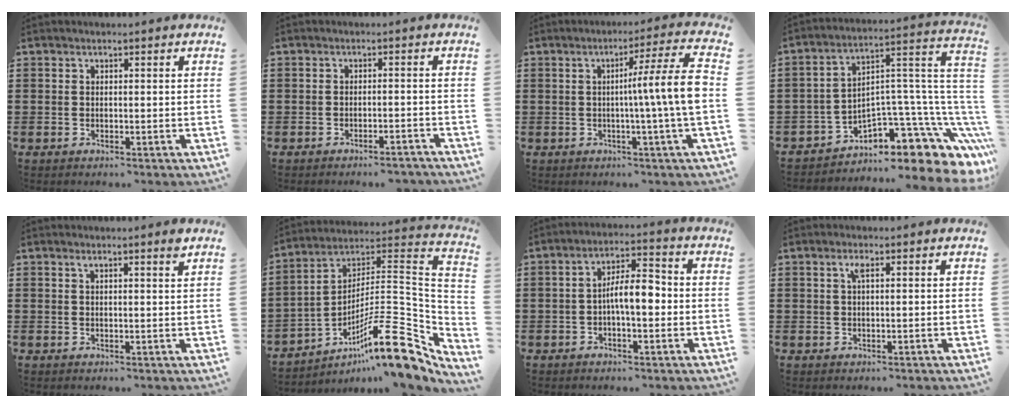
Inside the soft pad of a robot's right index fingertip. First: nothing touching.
{"total": 2.2, "force": [-2.1, -0.1, 0.4], "torque": [-0.012, -0.002, -0.045]}
{"total": 10.1, "force": [-0.4, -0.4, 10.0], "torque": [-0.163, -0.013, -0.015]}
{"total": 8.5, "force": [-5.3, 4.4, 5.0], "torque": [-0.083, -0.016, -0.097]}
{"total": 1.7, "force": [1.3, -0.1, 1.2], "torque": [-0.024, -0.001, 0.022]}
{"total": 16.8, "force": [-9.2, 3.6, 13.6], "torque": [-0.207, 0.007, -0.165]}
{"total": 6.5, "force": [-0.8, 2.1, 6.1], "torque": [-0.114, 0.009, -0.019]}
{"total": 1.5, "force": [0.5, 0.3, 1.4], "torque": [-0.029, 0.005, 0.008]}